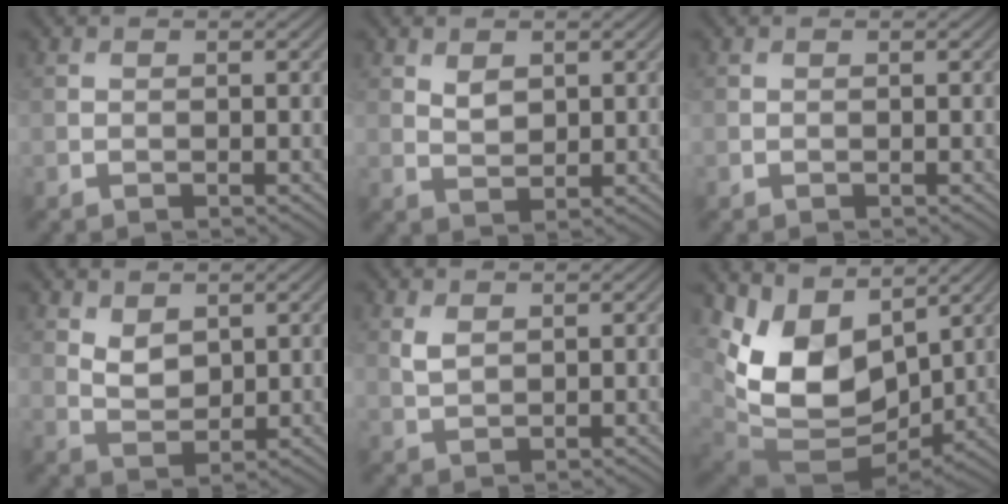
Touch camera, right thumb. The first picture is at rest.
{"total": 2.2, "force": [1.1, 1.3, 1.3], "torque": [-0.031, -0.004, 0.026]}
{"total": 0.0}
{"total": 3.1, "force": [1.6, 1.8, 2.0], "torque": [-0.046, -0.006, 0.036]}
{"total": 2.0, "force": [0.9, 1.2, 1.3], "torque": [-0.038, -0.003, 0.022]}
{"total": 13.1, "force": [3.5, 9.0, 8.9], "torque": [-0.200, -0.008, 0.078]}